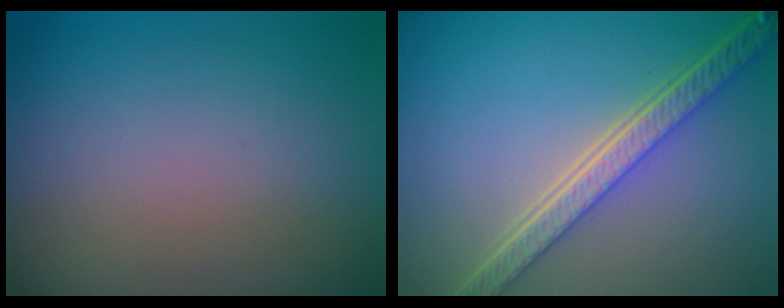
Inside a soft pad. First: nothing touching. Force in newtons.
{"total": 5.9, "press": 4.5, "slide": 3.8}